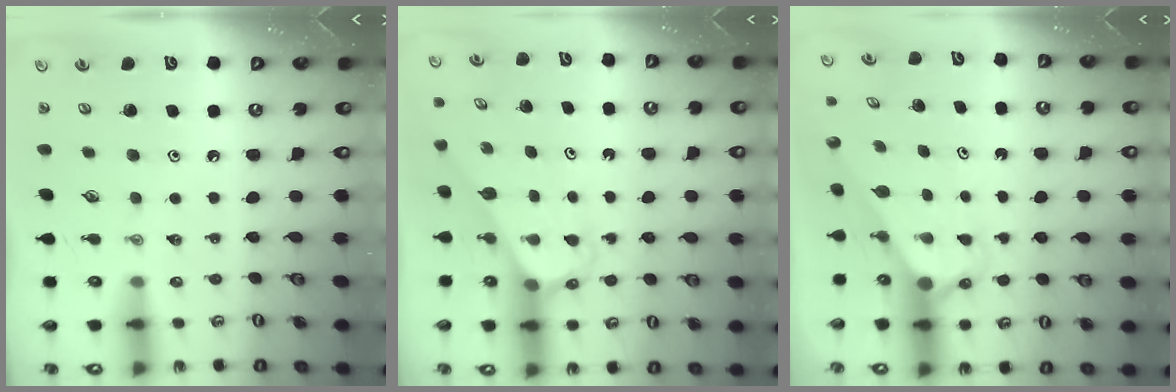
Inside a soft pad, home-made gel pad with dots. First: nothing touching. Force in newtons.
{"total": 3.2, "press": 3.2, "slide": 0.2}
{"total": 2.8, "press": 2.8, "slide": 0.0}